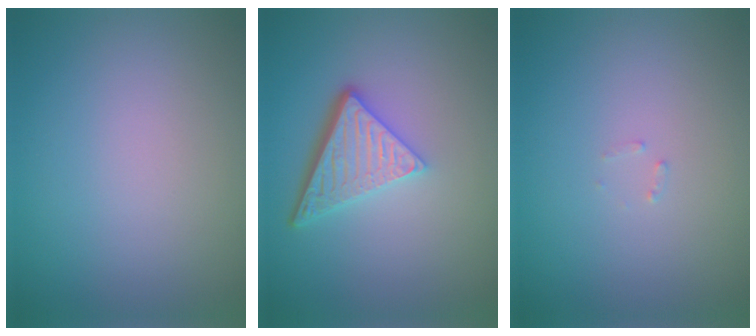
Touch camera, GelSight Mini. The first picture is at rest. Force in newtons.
{"total": 4.9, "press": 3.5, "slide": 3.4}
{"total": 0.6, "press": 0.6, "slide": 0.1}